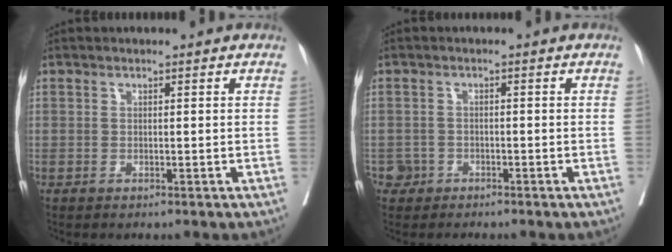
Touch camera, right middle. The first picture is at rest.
{"total": 1.7, "force": [-1.1, 1.2, -0.2], "torque": [0.003, 0.008, -0.022]}